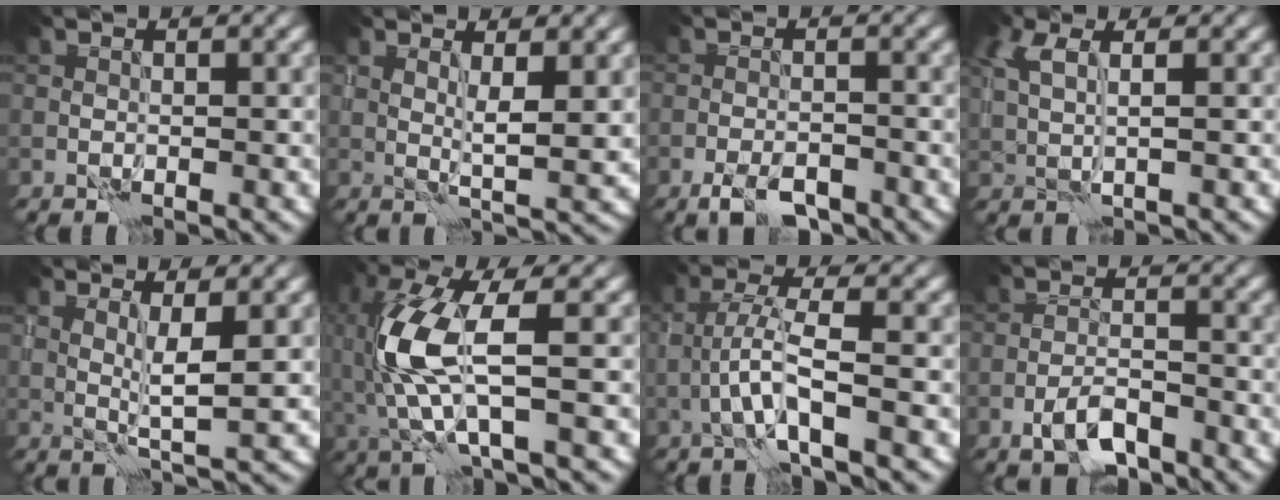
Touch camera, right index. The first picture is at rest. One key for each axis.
{"total": 2.5, "fx": 1.5, "fy": 0.1, "fz": 2.0, "tx": -0.035, "ty": -0.010, "tz": 0.030}
{"total": 3.0, "fx": -2.2, "fy": 1.0, "fz": 1.8, "tx": -0.029, "ty": -0.003, "tz": -0.040}
{"total": 3.2, "fx": 1.6, "fy": 1.0, "fz": 2.6, "tx": -0.057, "ty": 0.002, "tz": 0.031}
{"total": 2.3, "fx": 1.2, "fy": -0.1, "fz": 2.0, "tx": -0.038, "ty": -0.010, "tz": 0.025}
{"total": 7.5, "fx": -0.1, "fy": 2.3, "fz": 7.1, "tx": -0.186, "ty": -0.001, "tz": 0.003}
{"total": 3.7, "fx": -1.2, "fy": 0.2, "fz": 3.5, "tx": -0.069, "ty": 0.009, "tz": -0.029}
{"total": 3.2, "fx": -2.1, "fy": 1.1, "fz": 2.2, "tx": -0.039, "ty": 0.001, "tz": -0.043}